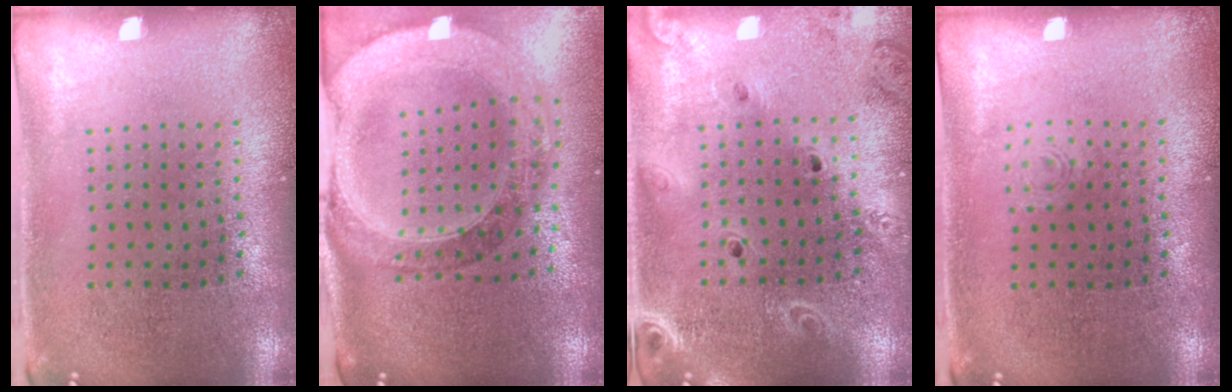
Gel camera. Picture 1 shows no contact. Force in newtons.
{"total": 2.2, "press": 2.0, "slide": 0.9}
{"total": 2.1, "press": 1.9, "slide": 0.8}
{"total": 0.6, "press": 0.6, "slide": 0.1}